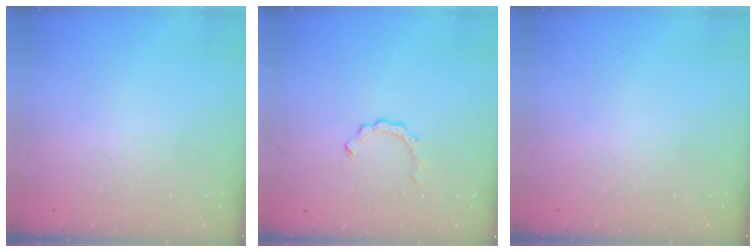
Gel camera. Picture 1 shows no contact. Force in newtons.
{"total": 2.1, "press": 2.1, "slide": 0.2}
{"total": 0.0}